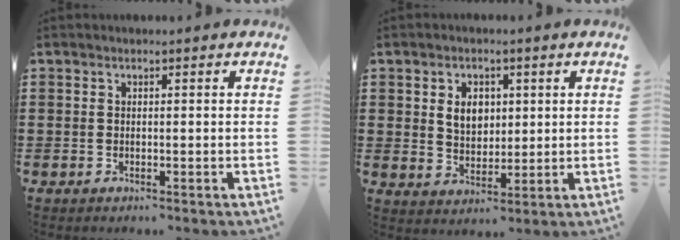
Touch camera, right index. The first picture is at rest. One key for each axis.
{"total": 4.8, "fx": 1.1, "fy": 3.6, "fz": 2.9, "tx": -0.062, "ty": 0.010, "tz": 0.016}